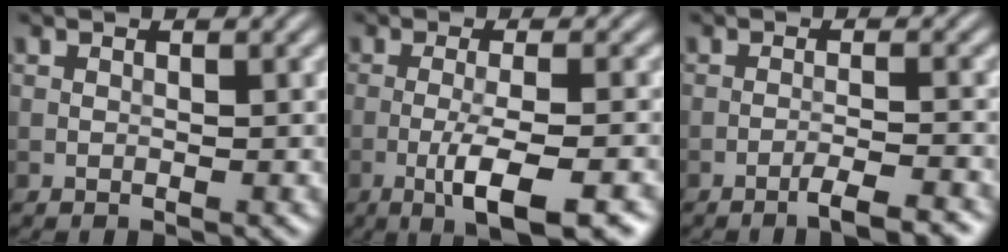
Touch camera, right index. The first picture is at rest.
{"total": 5.7, "force": [-2.6, 0.9, 4.9], "torque": [-0.080, 0.003, -0.048]}
{"total": 3.2, "force": [-2.3, 0.3, 2.2], "torque": [-0.027, 0.009, -0.045]}